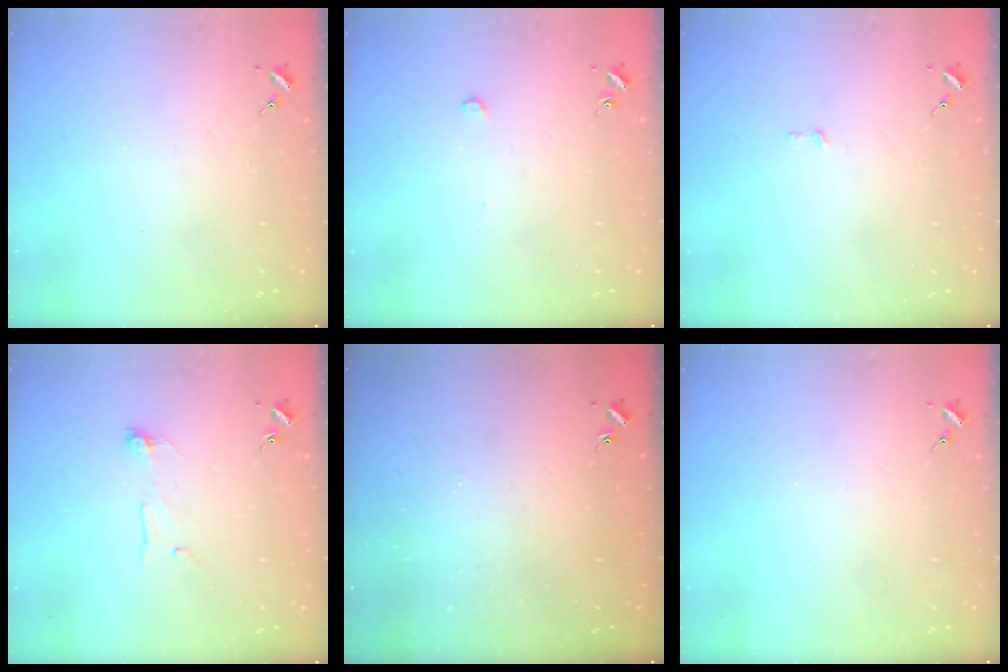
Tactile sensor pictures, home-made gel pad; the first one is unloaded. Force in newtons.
{"total": 2.8, "press": 2.8, "slide": 0.1}
{"total": 1.9, "press": 1.9, "slide": 0.1}
{"total": 6.2, "press": 6.2, "slide": 0.4}
{"total": 0.9, "press": 0.8, "slide": 0.2}
{"total": 0.0}